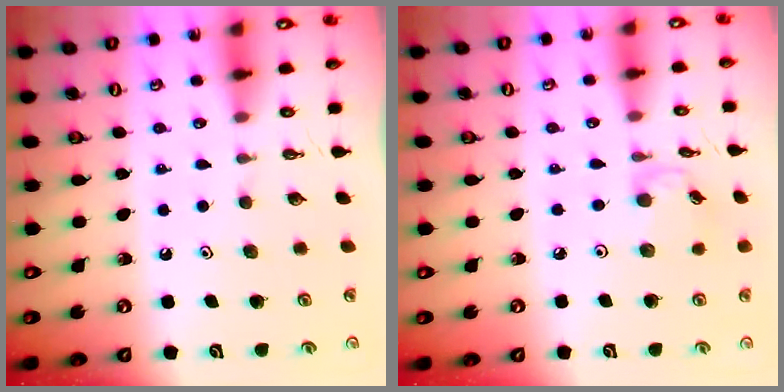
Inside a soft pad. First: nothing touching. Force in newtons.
{"total": 3.1, "press": 3.1, "slide": 0.1}